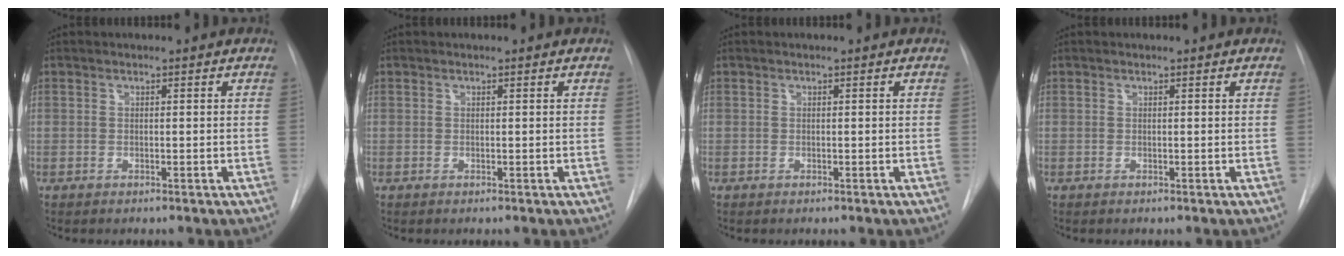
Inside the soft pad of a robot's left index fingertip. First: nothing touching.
{"total": 0.0}
{"total": 0.0}
{"total": 0.0}